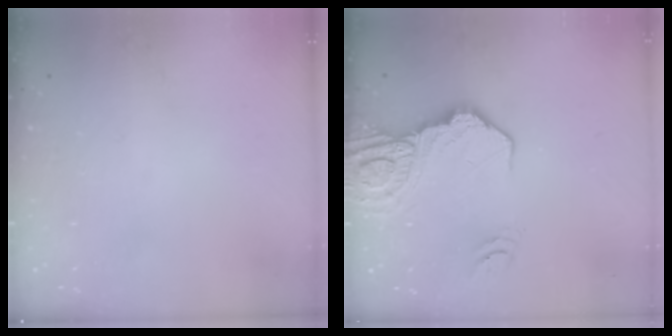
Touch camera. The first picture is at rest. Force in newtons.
{"total": 16.4, "press": 16.3, "slide": 1.8}